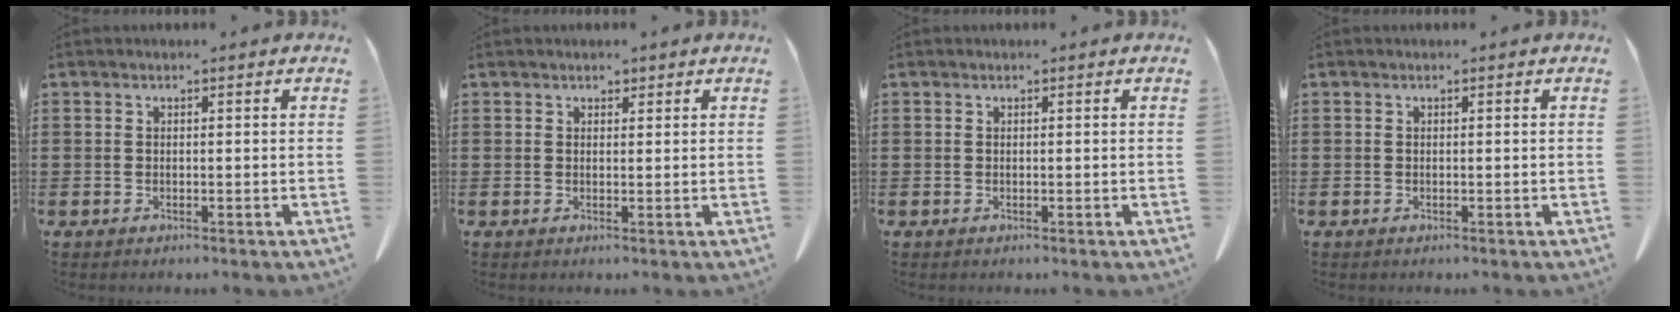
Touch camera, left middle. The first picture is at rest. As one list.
[{"total": 1.2, "force": [1.0, 0.6, 0.2], "torque": [-0.006, 0.004, 0.019]}, {"total": 0.0}, {"total": 0.0}]